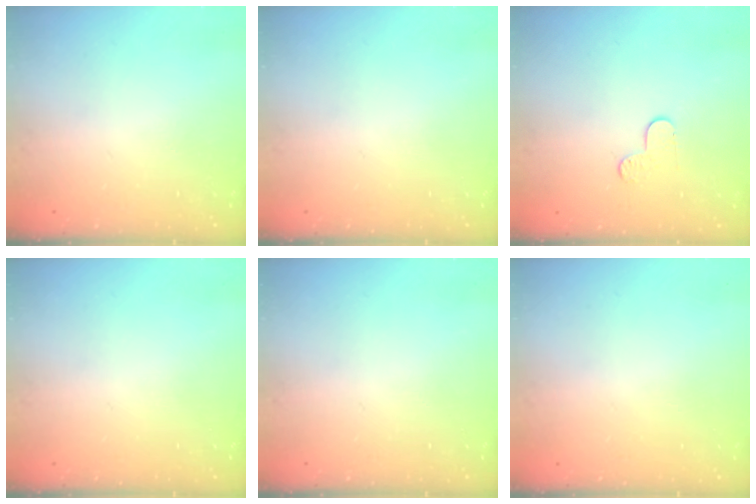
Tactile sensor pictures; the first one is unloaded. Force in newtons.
{"total": 0.0}
{"total": 3.8, "press": 3.8, "slide": 0.3}
{"total": 0.0}
{"total": 0.0}
{"total": 0.8, "press": 0.8, "slide": 0.1}